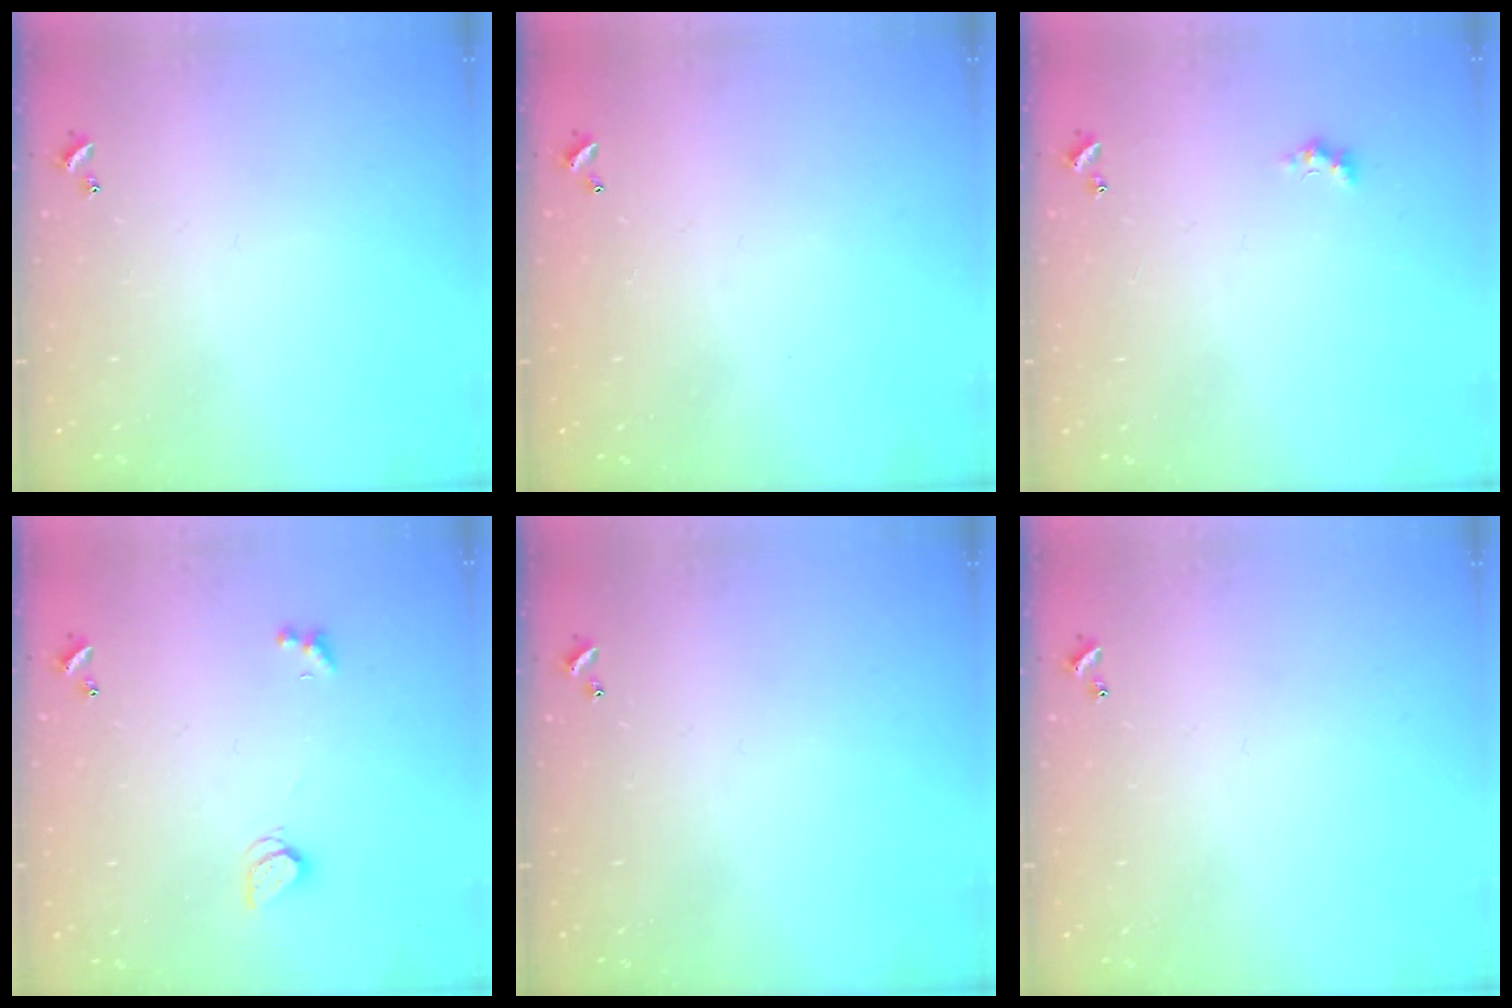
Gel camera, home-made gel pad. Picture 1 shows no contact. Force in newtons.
{"total": 2.8, "press": 2.8, "slide": 0.1}
{"total": 1.1, "press": 1.1, "slide": 0.4}
{"total": 1.7, "press": 1.7, "slide": 0.4}
{"total": 0.0}
{"total": 0.0}